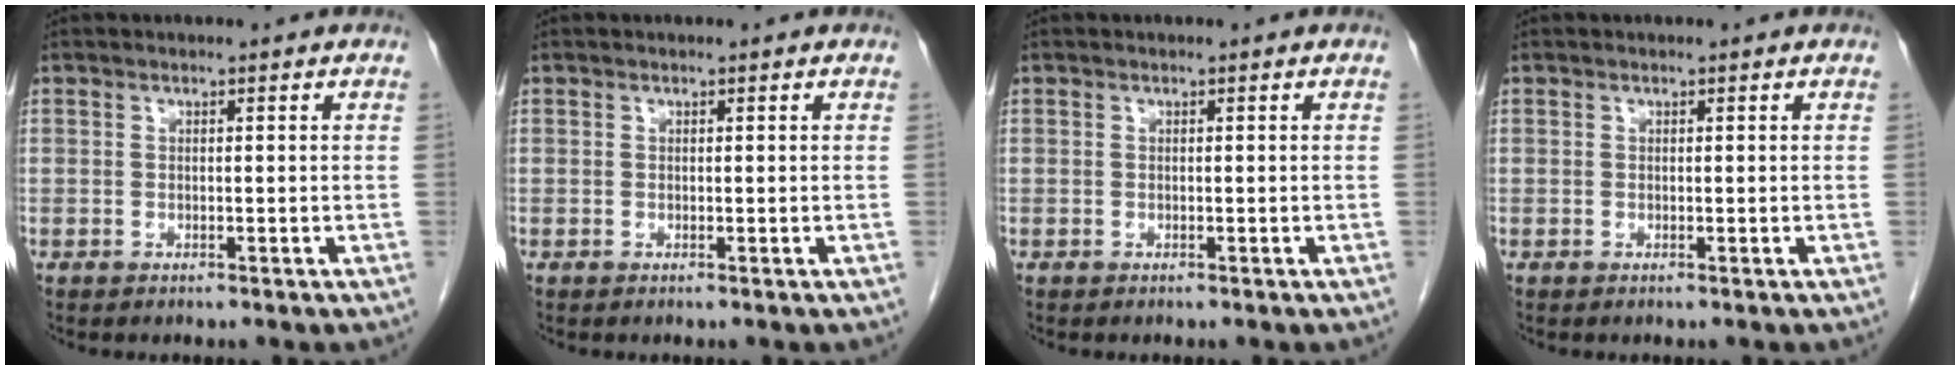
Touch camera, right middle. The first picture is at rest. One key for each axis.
{"total": 0.0}
{"total": 0.0}
{"total": 0.0}